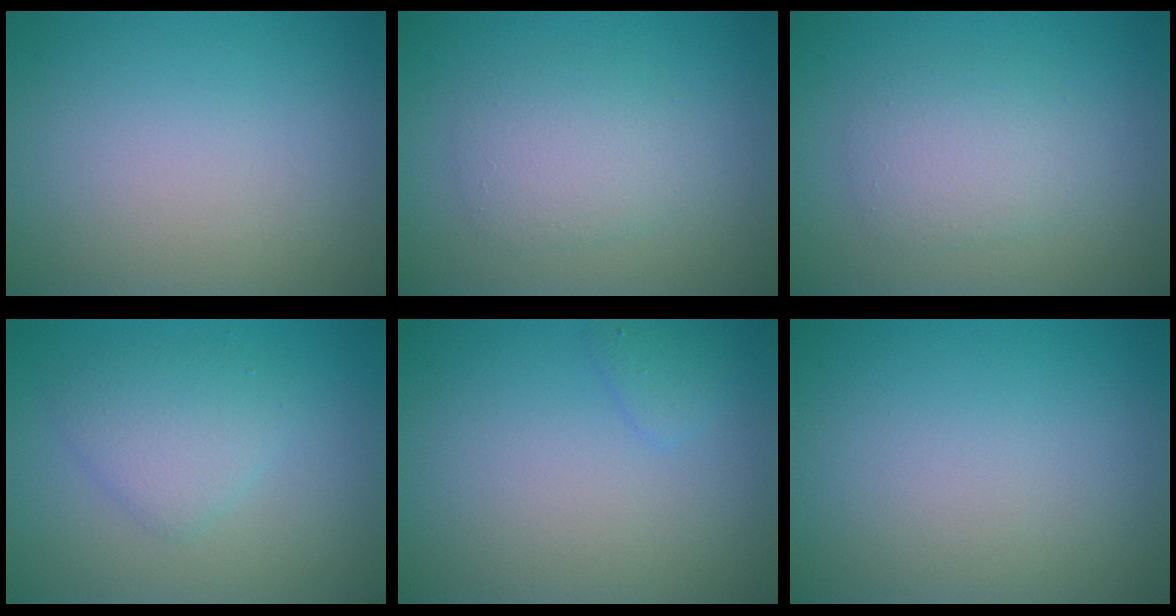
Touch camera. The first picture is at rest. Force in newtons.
{"total": 2.9, "press": 2.9, "slide": 0.1}
{"total": 2.9, "press": 2.9, "slide": 0.1}
{"total": 2.9, "press": 2.9, "slide": 0.0}
{"total": 1.1, "press": 1.1, "slide": 0.0}
{"total": 0.0}